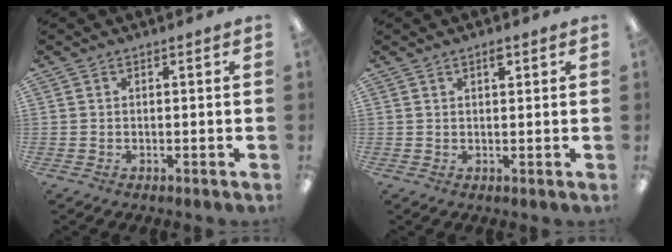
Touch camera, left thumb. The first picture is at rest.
{"total": 2.3, "force": [1.5, 0.9, 1.6], "torque": [-0.018, -0.004, 0.022]}